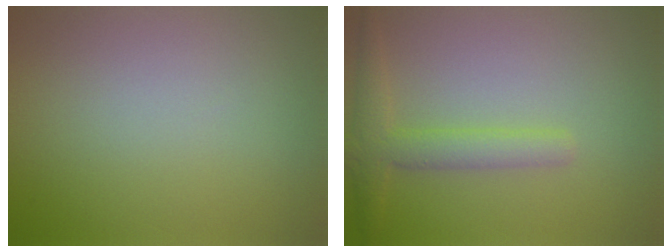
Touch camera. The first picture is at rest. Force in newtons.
{"total": 3.0, "press": 3.0, "slide": 0.1}